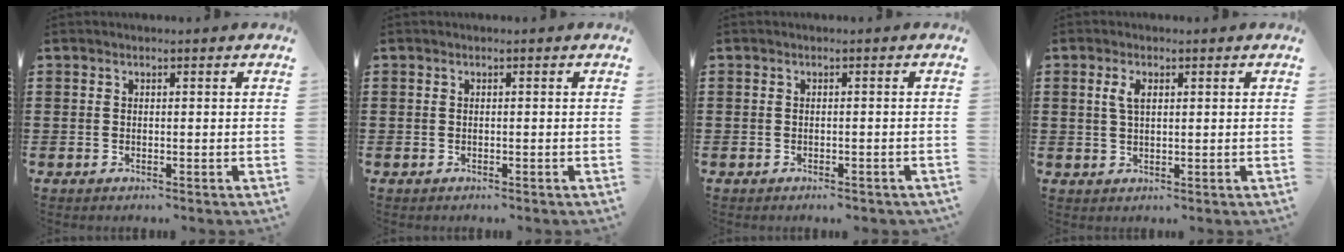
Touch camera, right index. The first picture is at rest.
{"total": 0.0}
{"total": 0.9, "force": [-0.9, 0.2, 0.2], "torque": [-0.008, -0.004, -0.017]}
{"total": 2.9, "force": [0.8, 1.3, 2.5], "torque": [-0.054, 0.008, 0.011]}